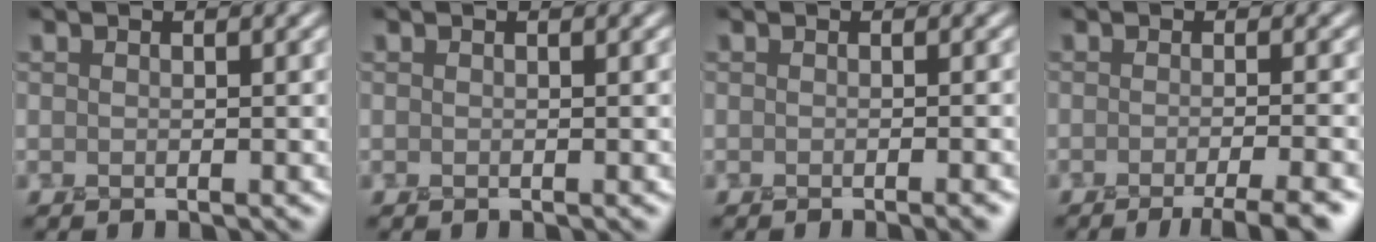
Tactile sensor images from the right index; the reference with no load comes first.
{"total": 0.0}
{"total": 1.5, "force": [-0.7, 0.3, 1.3], "torque": [-0.006, -0.002, -0.011]}
{"total": 4.7, "force": [-2.7, 1.0, 3.7], "torque": [-0.036, -0.001, -0.042]}